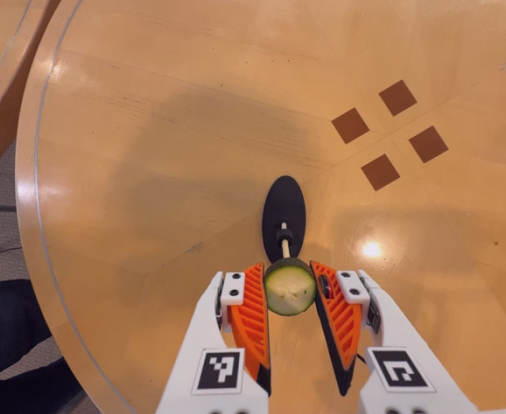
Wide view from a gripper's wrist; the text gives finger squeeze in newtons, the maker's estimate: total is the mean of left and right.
{"total": 9.2, "left": 8.9, "right": 9.5}